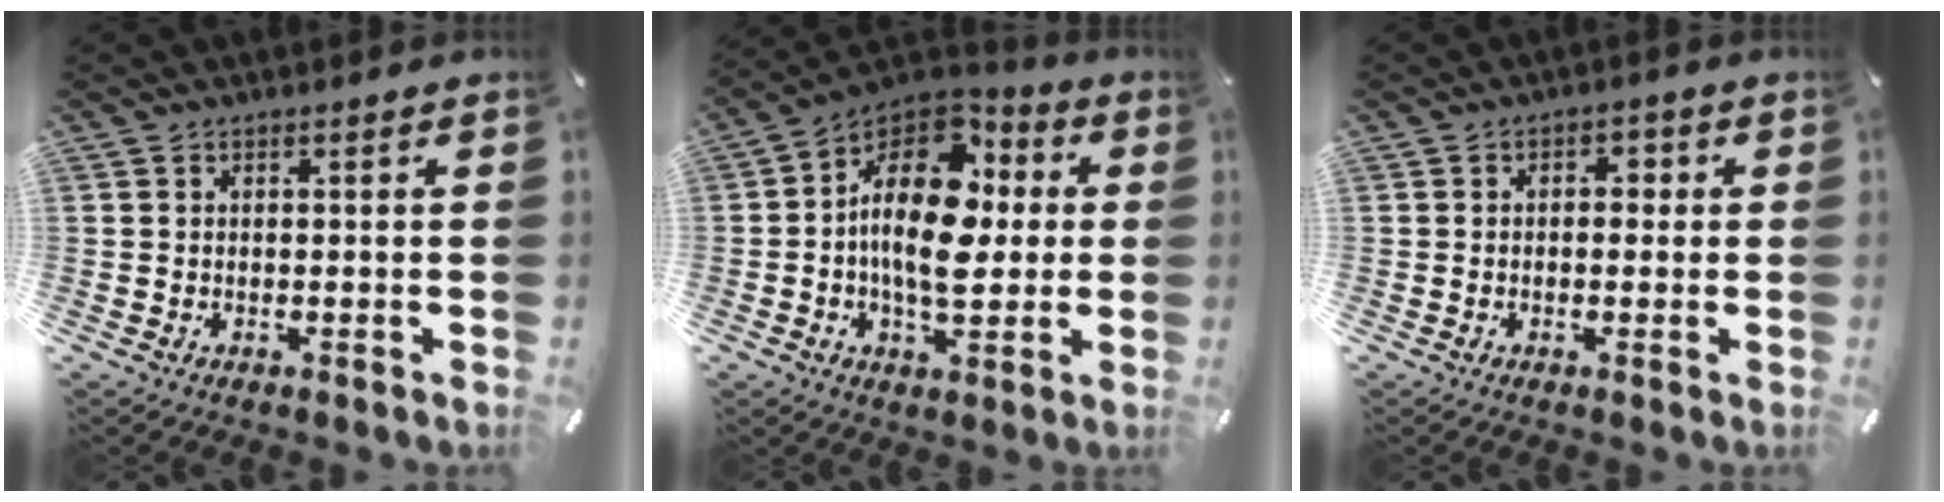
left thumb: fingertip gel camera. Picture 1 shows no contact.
{"total": 18.6, "force": [1.9, 11.8, 14.3], "torque": [-0.266, -0.020, 0.027]}
{"total": 2.7, "force": [-0.6, 1.9, 1.9], "torque": [-0.030, 0.009, -0.016]}